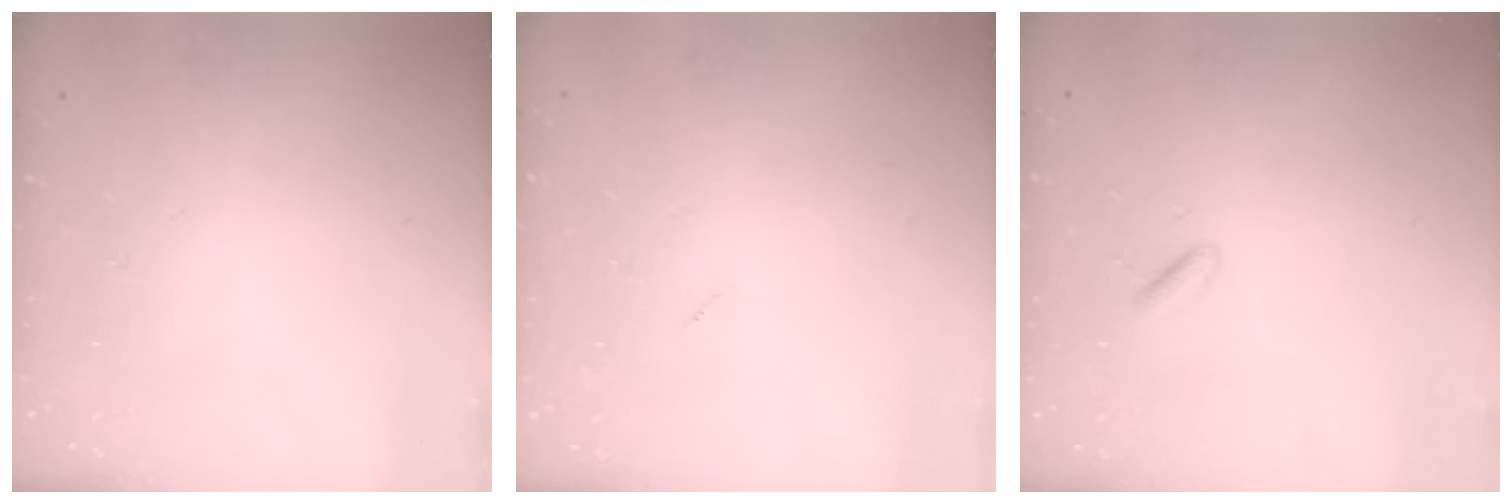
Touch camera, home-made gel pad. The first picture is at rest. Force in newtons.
{"total": 2.0, "press": 2.0, "slide": 0.1}
{"total": 0.7, "press": 0.3, "slide": 0.6}